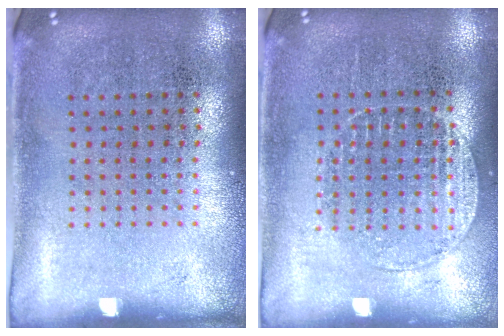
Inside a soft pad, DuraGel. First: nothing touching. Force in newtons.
{"total": 1.3, "press": 1.1, "slide": 0.6}